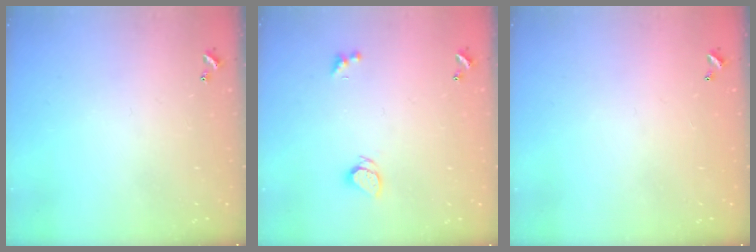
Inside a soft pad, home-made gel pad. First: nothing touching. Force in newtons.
{"total": 1.9, "press": 1.8, "slide": 0.3}
{"total": 3.0, "press": 3.0, "slide": 0.1}